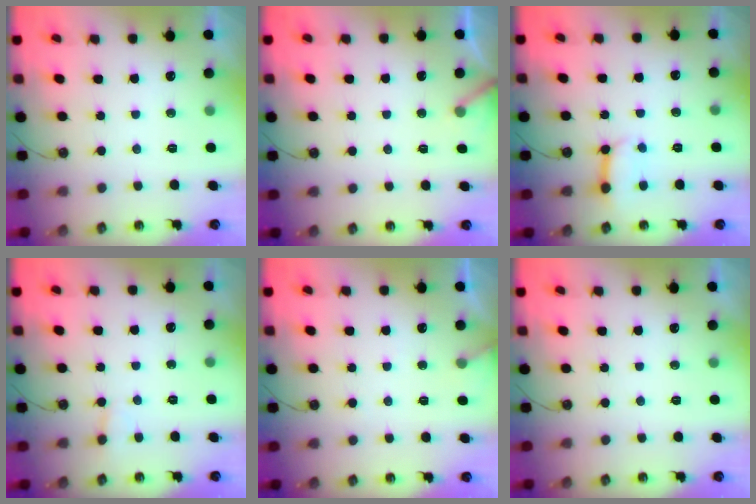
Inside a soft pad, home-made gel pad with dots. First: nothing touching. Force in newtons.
{"total": 3.6, "press": 3.5, "slide": 0.3}
{"total": 7.9, "press": 7.8, "slide": 0.9}
{"total": 3.3, "press": 3.3, "slide": 0.3}
{"total": 6.8, "press": 6.8, "slide": 0.4}
{"total": 0.0}